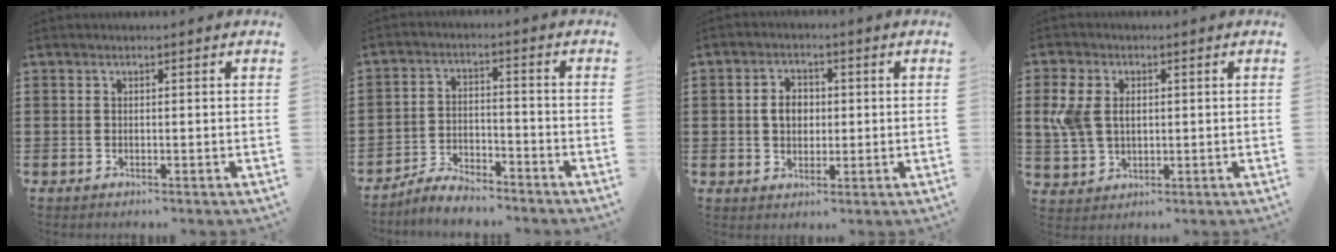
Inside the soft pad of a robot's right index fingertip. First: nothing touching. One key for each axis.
{"total": 4.8, "fx": -4.7, "fy": 1.0, "fz": 0.8, "tx": -0.022, "ty": 0.010, "tz": -0.094}
{"total": 3.7, "fx": 0.0, "fy": 2.8, "fz": 2.4, "tx": -0.054, "ty": 0.011, "tz": -0.004}
{"total": 5.8, "fx": 1.0, "fy": 4.2, "fz": 3.9, "tx": -0.115, "ty": 0.003, "tz": 0.009}